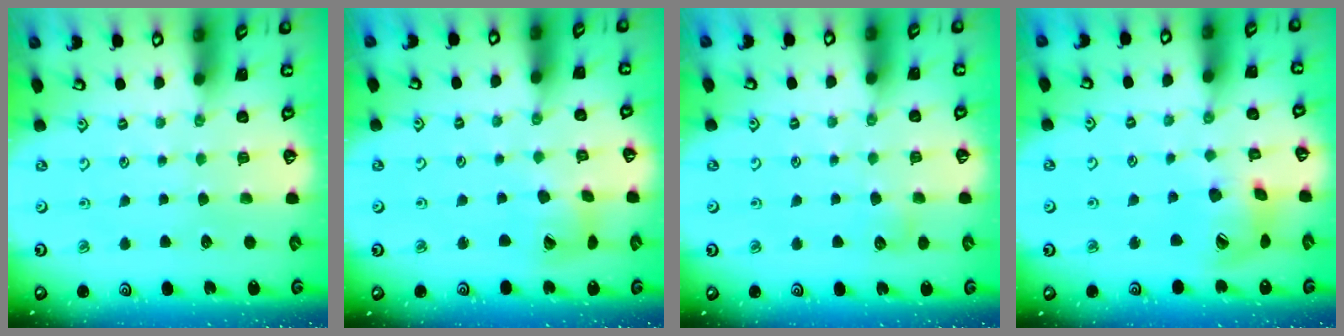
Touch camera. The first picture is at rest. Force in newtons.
{"total": 9.0, "press": 8.9, "slide": 1.3}
{"total": 5.3, "press": 5.3, "slide": 0.6}
{"total": 13.9, "press": 13.8, "slide": 1.9}